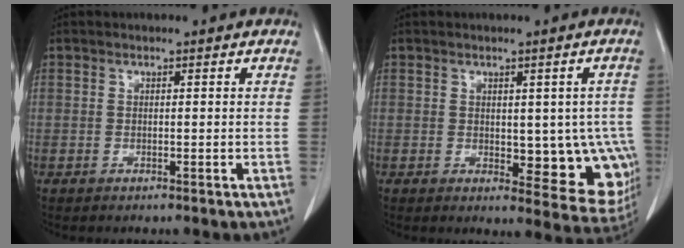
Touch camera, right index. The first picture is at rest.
{"total": 10.8, "force": [-0.9, 5.4, 9.3], "torque": [-0.084, -0.005, 0.000]}